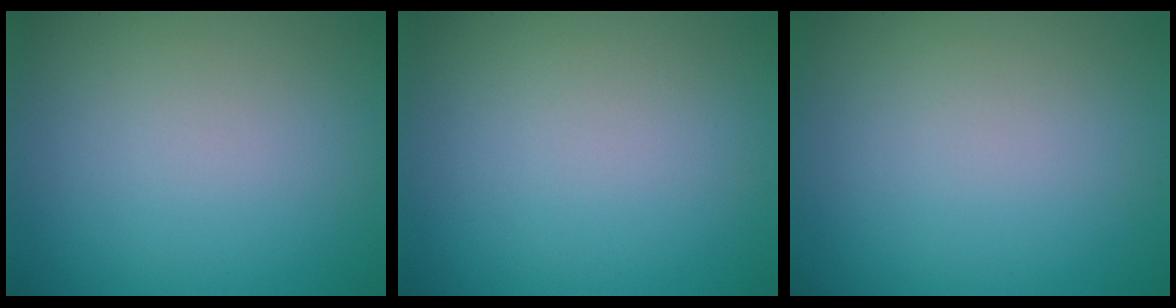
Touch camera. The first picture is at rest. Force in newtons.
{"total": 0.0}
{"total": 0.0}